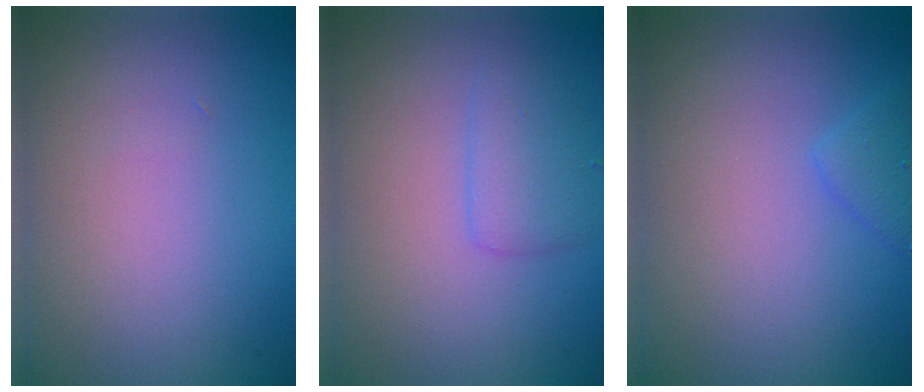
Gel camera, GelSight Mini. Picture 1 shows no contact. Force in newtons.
{"total": 2.1, "press": 2.1, "slide": 0.2}
{"total": 1.5, "press": 1.5, "slide": 0.0}